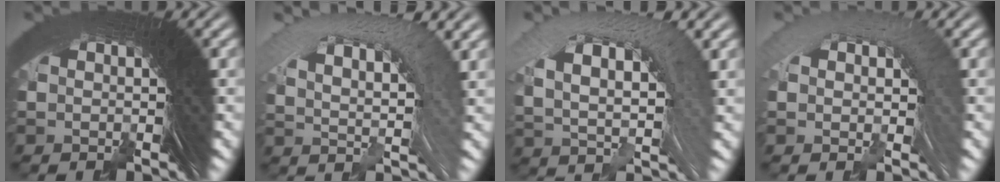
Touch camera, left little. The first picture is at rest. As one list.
[{"total": 7.6, "force": [3.0, 3.3, 6.1], "torque": [-0.073, 0.032, 0.041]}, {"total": 8.7, "force": [2.4, 4.8, 6.8], "torque": [-0.096, 0.034, 0.030]}, {"total": 2.1, "force": [0.8, 0.8, 1.8], "torque": [-0.030, 0.024, 0.011]}]